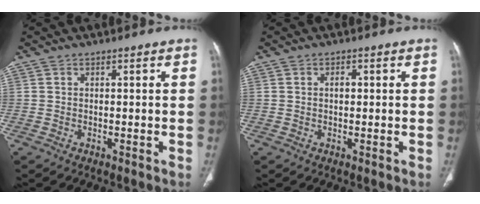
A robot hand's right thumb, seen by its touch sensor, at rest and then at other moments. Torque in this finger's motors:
{"motor_torque": [0.17, 1.12, 0.48, -0.29, 0.00]}